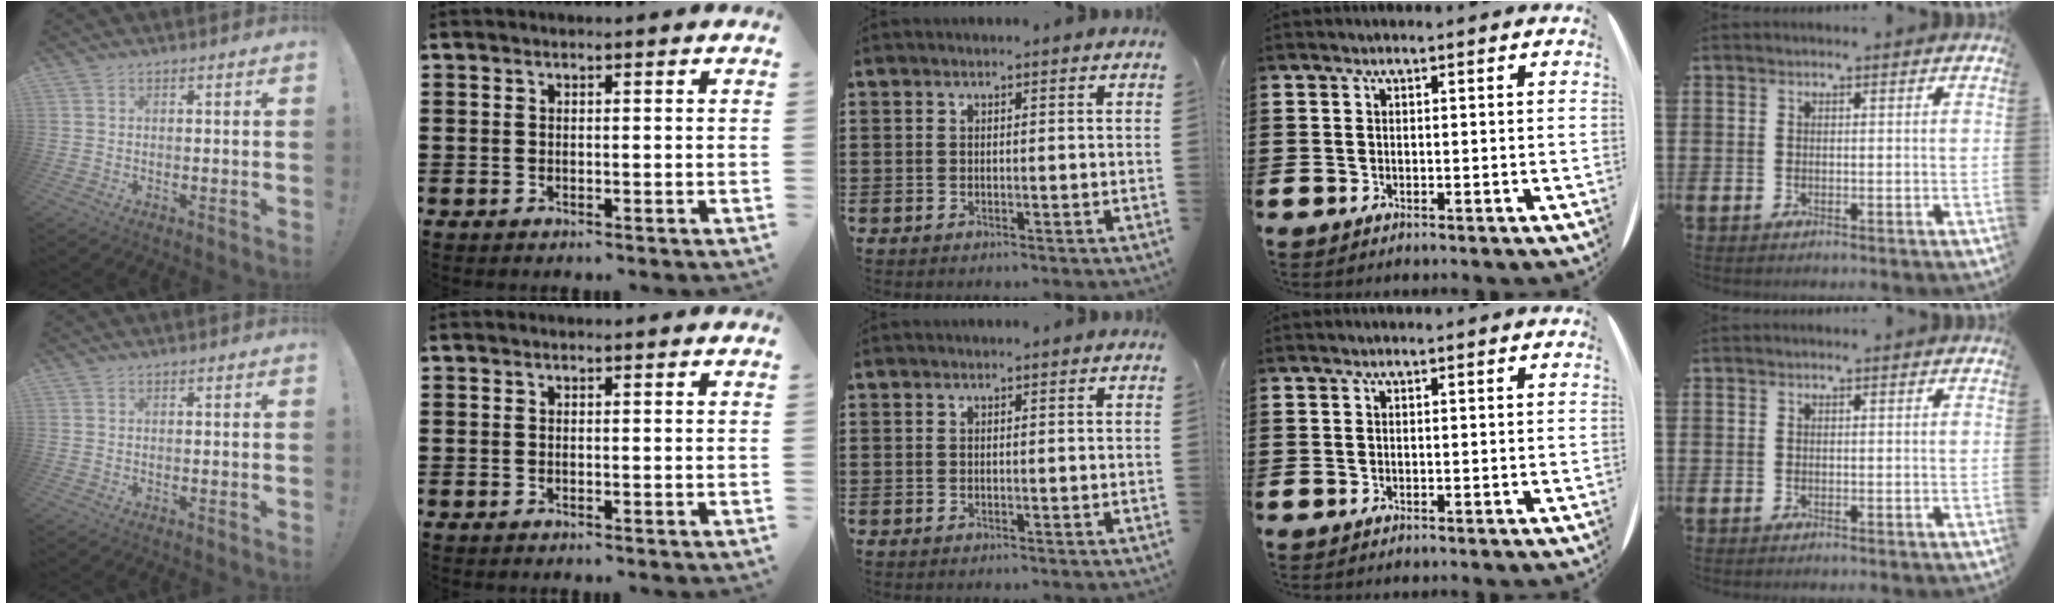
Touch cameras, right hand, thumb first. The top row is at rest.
{}